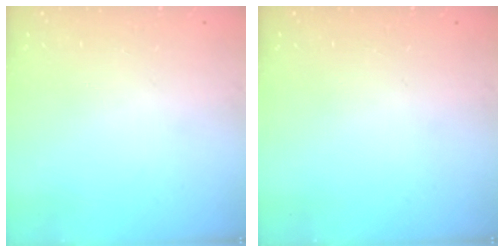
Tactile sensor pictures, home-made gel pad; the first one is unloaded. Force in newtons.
{"total": 0.0}